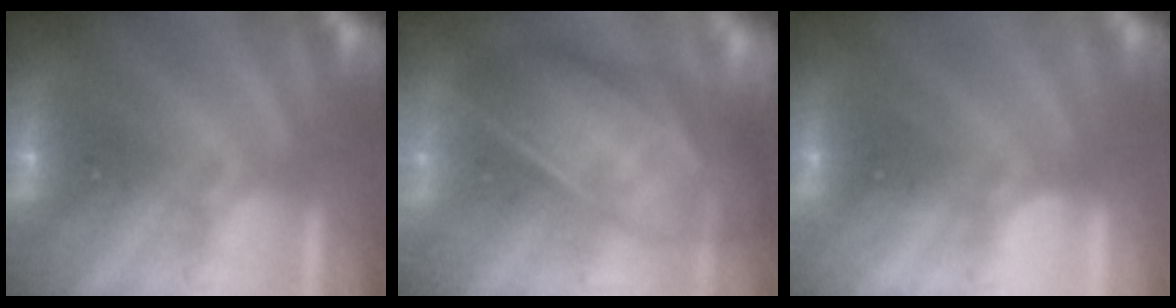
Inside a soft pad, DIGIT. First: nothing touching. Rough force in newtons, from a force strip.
{"total": 7.6}
{"total": 2.3}